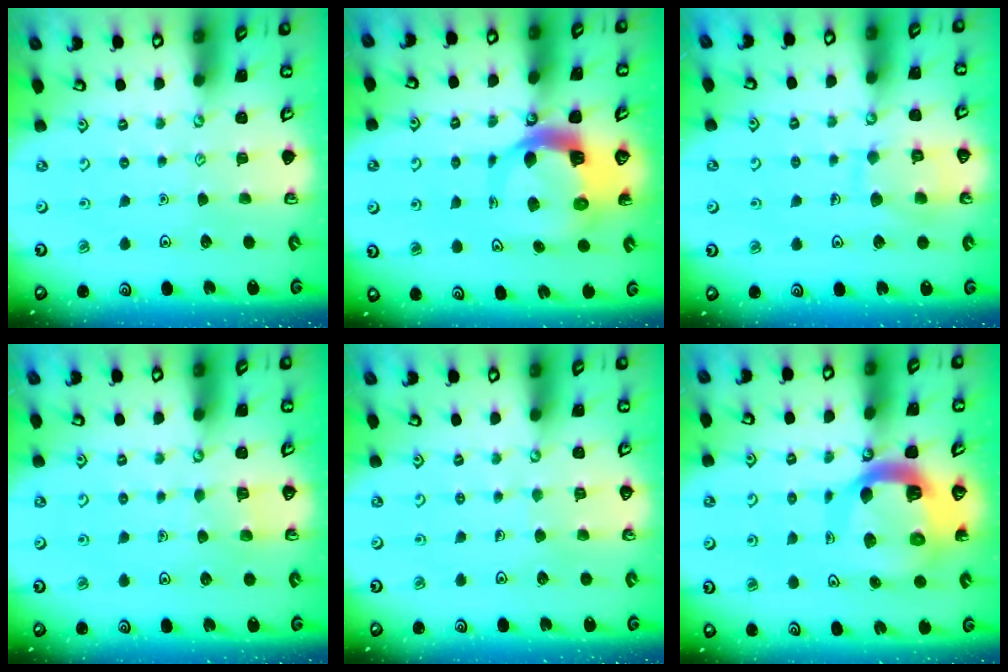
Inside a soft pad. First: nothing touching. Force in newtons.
{"total": 8.2, "press": 8.1, "slide": 1.1}
{"total": 10.3, "press": 10.2, "slide": 0.9}
{"total": 2.6, "press": 2.6, "slide": 0.2}
{"total": 4.9, "press": 4.9, "slide": 0.4}
{"total": 14.8, "press": 14.6, "slide": 1.8}